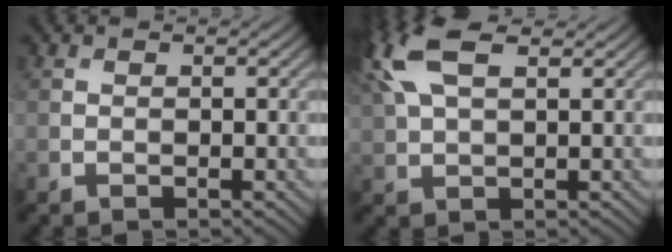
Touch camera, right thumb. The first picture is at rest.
{"total": 9.9, "force": [4.6, 4.4, 7.6], "torque": [-0.209, 0.031, 0.083]}